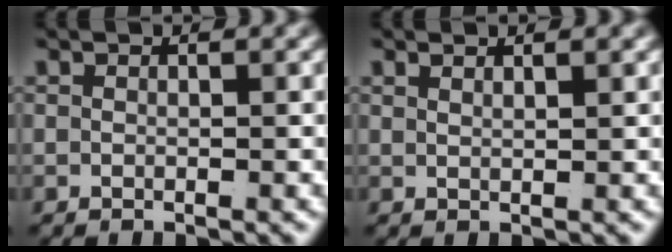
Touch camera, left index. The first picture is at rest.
{"total": 1.3, "force": [1.0, -0.8, 0.3], "torque": [-0.005, -0.004, 0.026]}